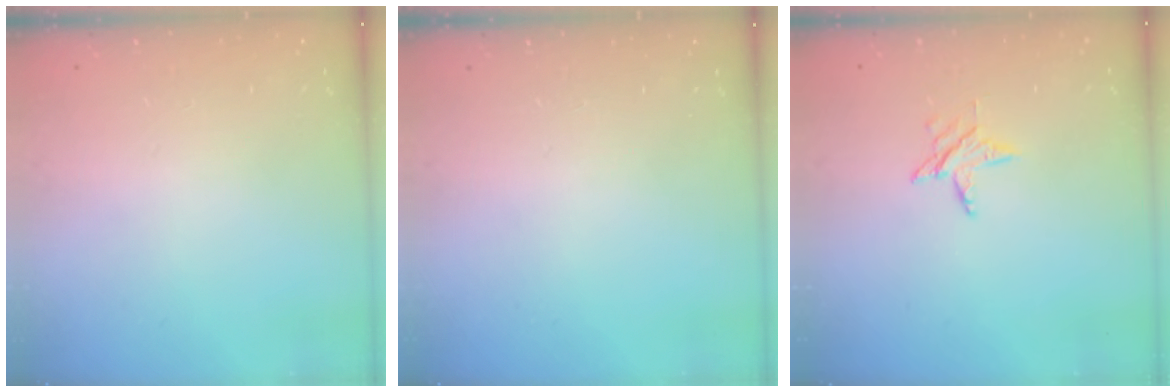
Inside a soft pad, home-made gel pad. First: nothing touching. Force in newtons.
{"total": 0.0}
{"total": 4.5, "press": 4.5, "slide": 0.5}